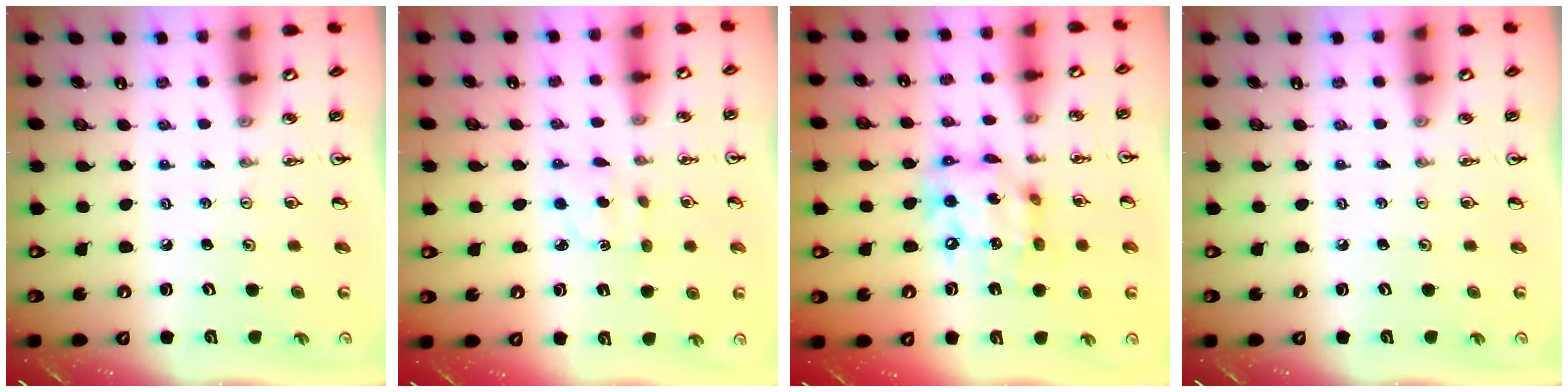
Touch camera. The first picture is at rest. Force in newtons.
{"total": 2.3, "press": 2.1, "slide": 0.8}
{"total": 14.0, "press": 13.9, "slide": 1.5}
{"total": 0.0}